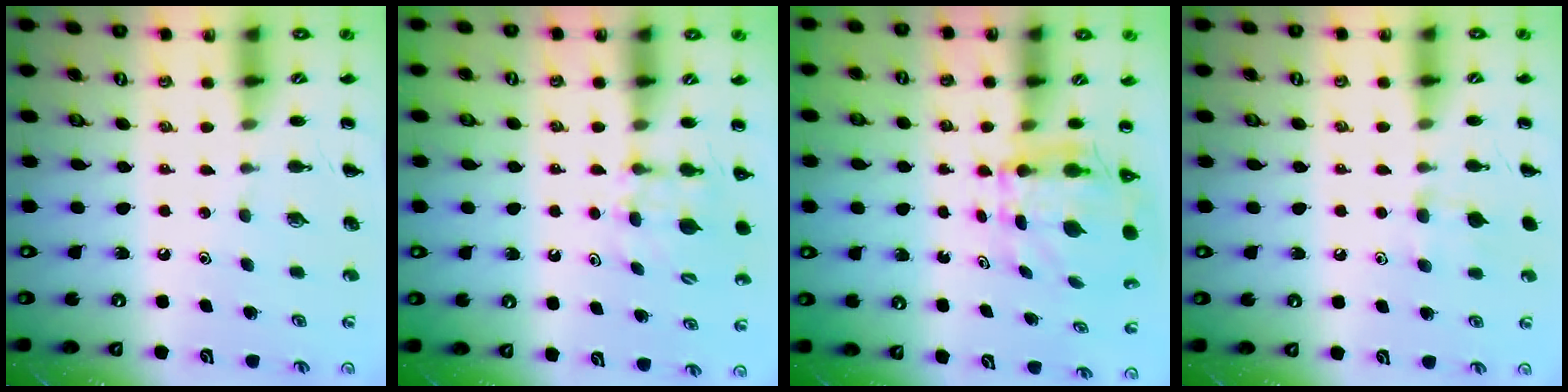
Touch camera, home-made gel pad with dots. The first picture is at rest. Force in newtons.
{"total": 6.6, "press": 6.4, "slide": 1.6}
{"total": 4.6, "press": 4.4, "slide": 1.6}
{"total": 7.3, "press": 7.0, "slide": 2.3}